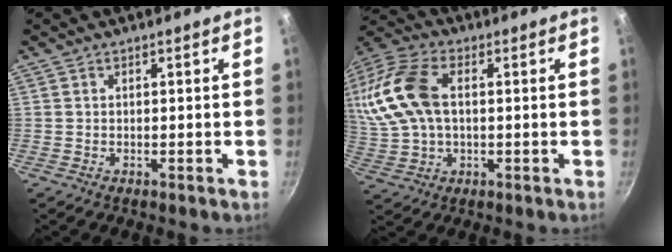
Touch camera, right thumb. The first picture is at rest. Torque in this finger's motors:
{"motor_torque": [-0.32, 1.64, -0.01, 0.02, 0.59]}